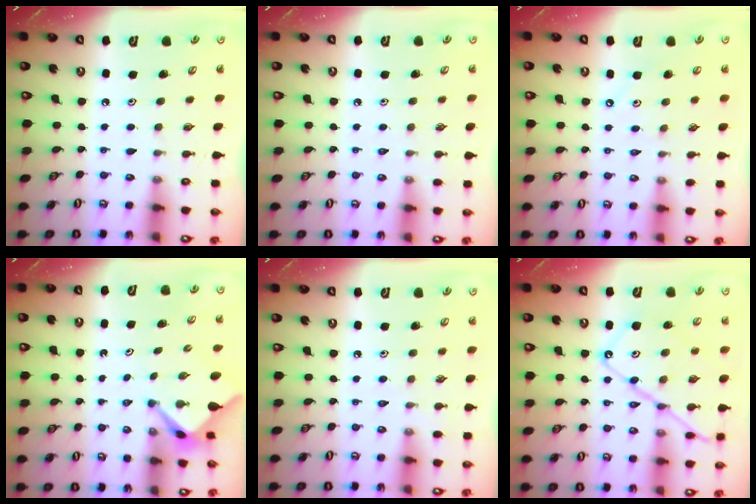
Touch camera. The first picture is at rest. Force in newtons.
{"total": 1.9, "press": 1.8, "slide": 0.3}
{"total": 3.3, "press": 3.3, "slide": 0.1}
{"total": 2.2, "press": 2.2, "slide": 0.2}
{"total": 4.6, "press": 4.5, "slide": 0.7}
{"total": 15.3, "press": 15.2, "slide": 1.7}